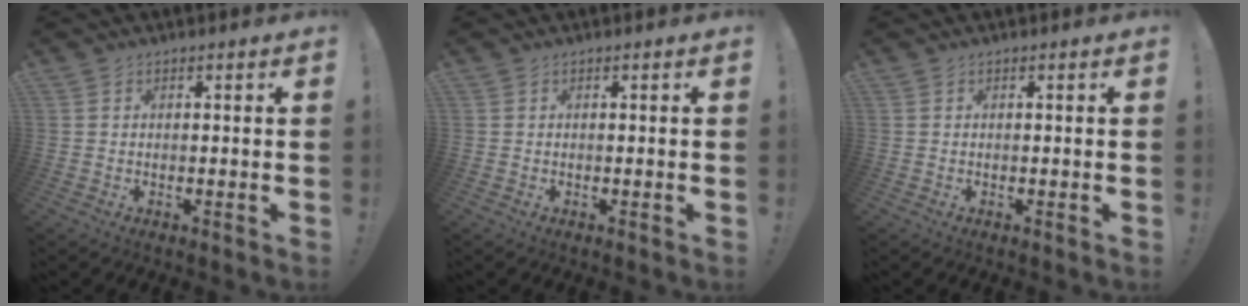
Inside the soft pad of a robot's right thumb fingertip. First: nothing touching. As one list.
[{"total": 0.0}, {"total": 0.0}]